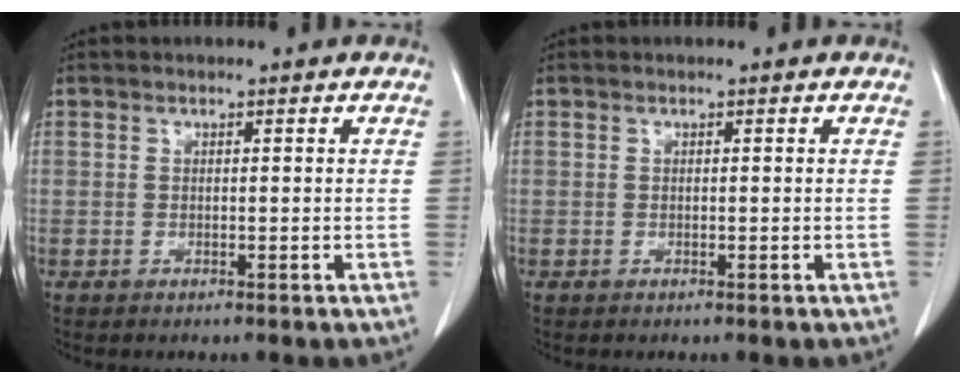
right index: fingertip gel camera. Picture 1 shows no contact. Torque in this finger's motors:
{"motor_torque": [0.00, 0.00, 0.00, 0.00]}